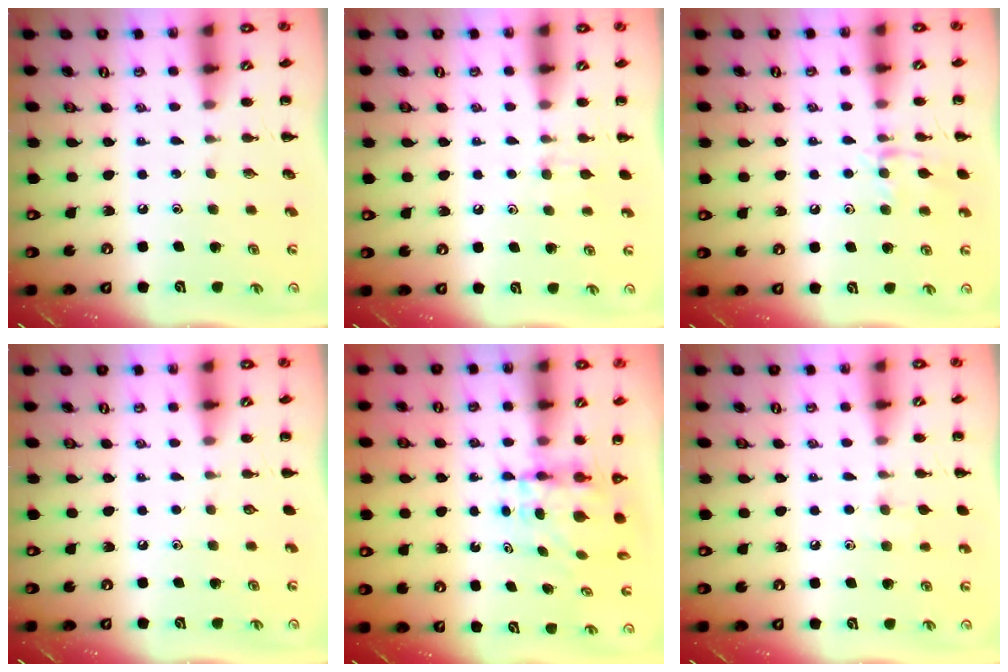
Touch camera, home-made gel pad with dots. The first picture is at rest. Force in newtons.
{"total": 4.4, "press": 4.1, "slide": 1.6}
{"total": 9.7, "press": 9.6, "slide": 1.0}
{"total": 0.0}
{"total": 4.6, "press": 4.6, "slide": 0.8}
{"total": 5.5, "press": 5.1, "slide": 2.0}